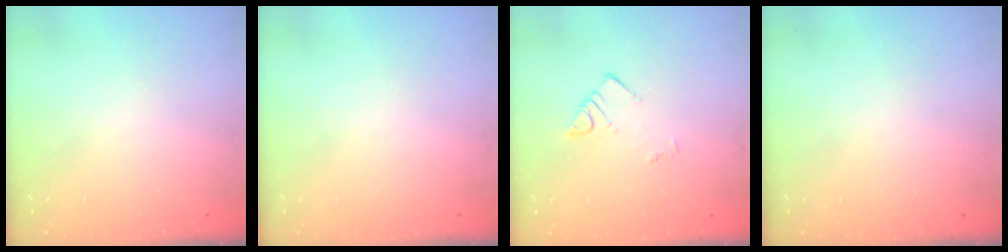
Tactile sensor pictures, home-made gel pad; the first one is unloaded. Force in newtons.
{"total": 0.0}
{"total": 3.5, "press": 3.5, "slide": 0.4}
{"total": 0.0}